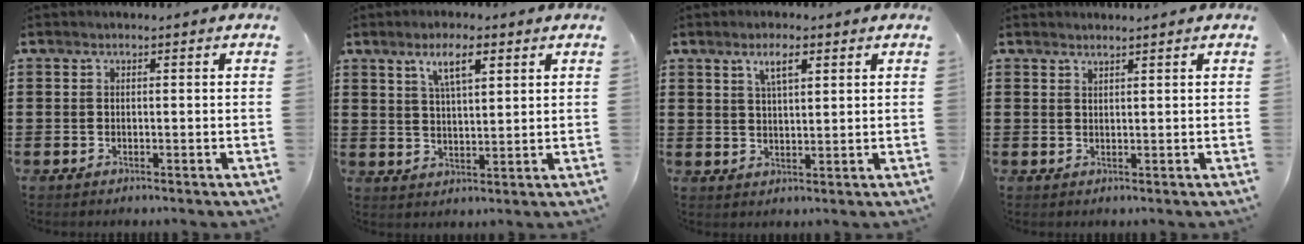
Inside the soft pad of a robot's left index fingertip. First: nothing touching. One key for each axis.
{"total": 5.9, "fx": 3.4, "fy": 1.6, "fz": 4.5, "tx": -0.082, "ty": 0.001, "tz": 0.054}
{"total": 2.9, "fx": 1.7, "fy": 0.9, "fz": 2.1, "tx": -0.037, "ty": 0.001, "tz": 0.028}
{"total": 1.2, "fx": 1.2, "fy": -0.1, "fz": 0.3, "tx": -0.008, "ty": -0.002, "tz": 0.024}